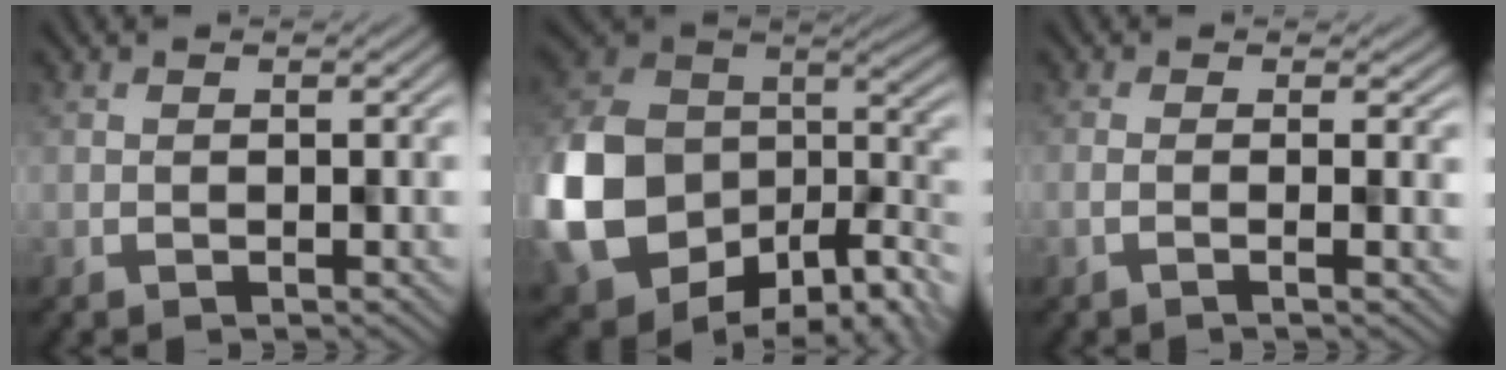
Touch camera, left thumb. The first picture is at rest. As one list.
[{"total": 17.2, "force": [-3.6, 13.4, 10.2], "torque": [-0.253, -0.032, -0.044]}, {"total": 1.4, "force": [0.0, 0.1, 1.4], "torque": [-0.014, 0.006, -0.016]}]